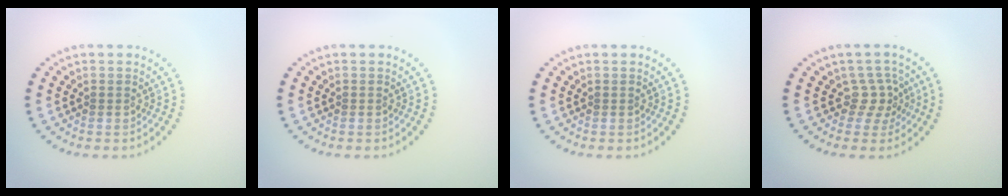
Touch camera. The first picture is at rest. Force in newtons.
{"total": 0.0}
{"total": 0.0}
{"total": 2.4, "press": 1.6, "slide": 1.7}